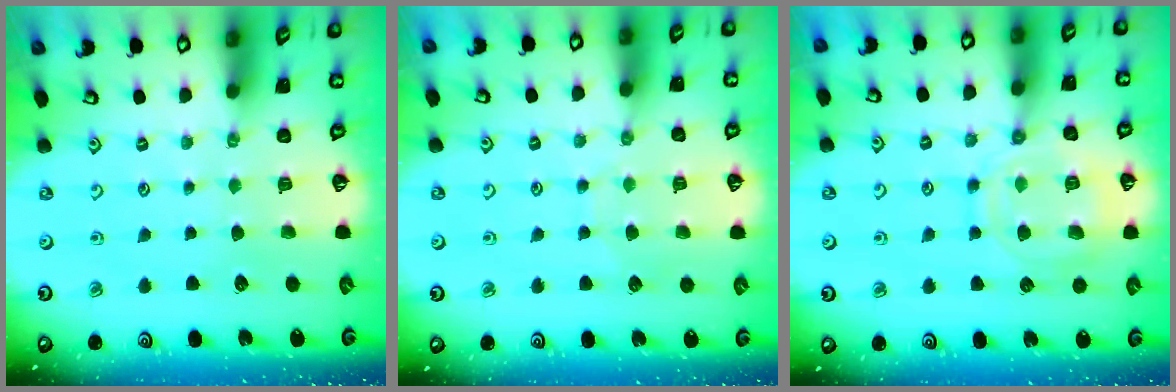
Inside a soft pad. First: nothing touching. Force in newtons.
{"total": 5.5, "press": 5.5, "slide": 0.5}
{"total": 13.7, "press": 13.7, "slide": 1.2}